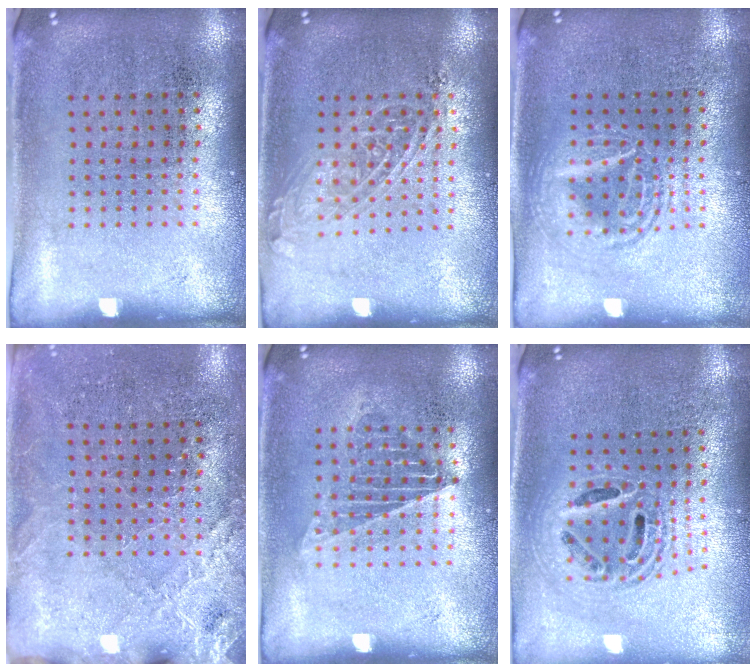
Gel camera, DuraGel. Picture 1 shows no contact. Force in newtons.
{"total": 1.4, "press": 1.2, "slide": 0.7}
{"total": 2.8, "press": 2.8, "slide": 0.3}
{"total": 2.6, "press": 2.6, "slide": 0.5}
{"total": 1.2, "press": 1.1, "slide": 0.4}
{"total": 1.9, "press": 1.5, "slide": 1.2}